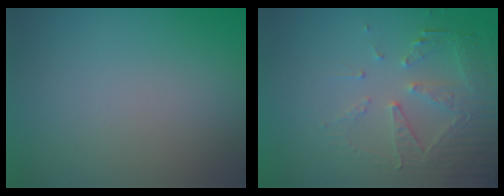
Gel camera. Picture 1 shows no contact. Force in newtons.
{"total": 5.4, "press": 3.8, "slide": 3.8}